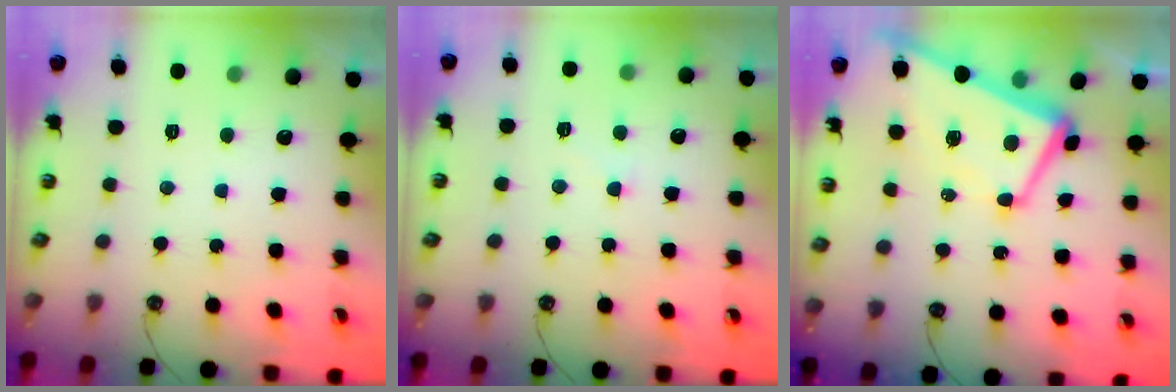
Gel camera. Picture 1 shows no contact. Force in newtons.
{"total": 5.5, "press": 5.5, "slide": 0.5}
{"total": 2.9, "press": 2.8, "slide": 0.9}